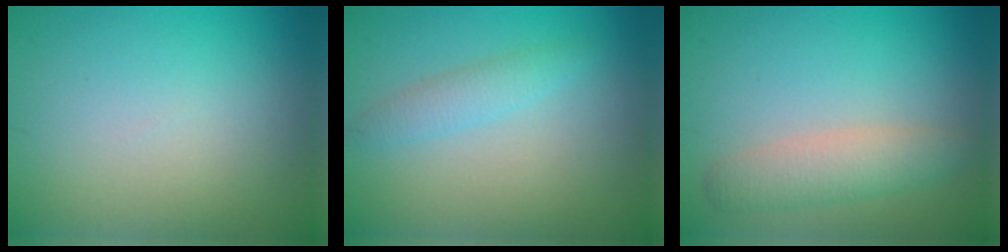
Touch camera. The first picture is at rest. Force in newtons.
{"total": 2.0, "press": 2.0, "slide": 0.1}
{"total": 3.2, "press": 3.2, "slide": 0.1}